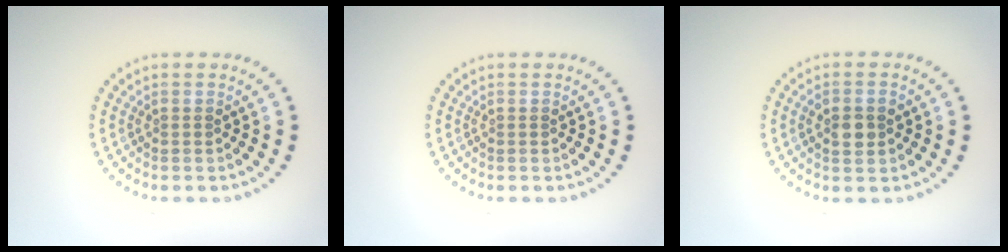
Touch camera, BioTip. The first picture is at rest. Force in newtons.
{"total": 0.0}
{"total": 2.5, "press": 2.5, "slide": 0.3}